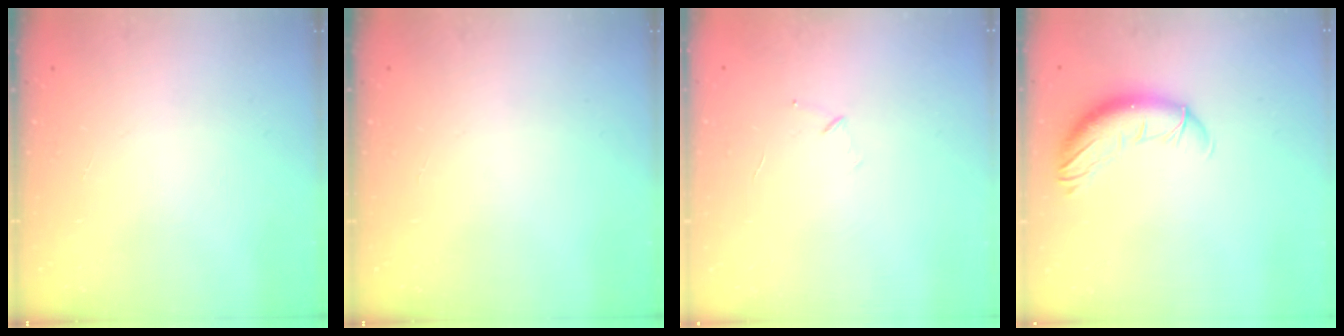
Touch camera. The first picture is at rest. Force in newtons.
{"total": 0.0}
{"total": 3.8, "press": 3.7, "slide": 1.0}
{"total": 11.2, "press": 11.1, "slide": 1.7}